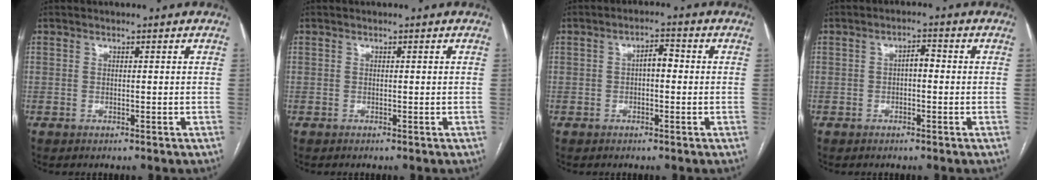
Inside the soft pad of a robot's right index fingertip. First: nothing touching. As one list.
[{"total": 0.0}, {"total": 3.0, "force": [-0.1, 1.3, 2.7], "torque": [-0.040, 0.015, -0.004]}, {"total": 2.3, "force": [-0.2, 1.0, 2.0], "torque": [-0.030, 0.010, -0.006]}]